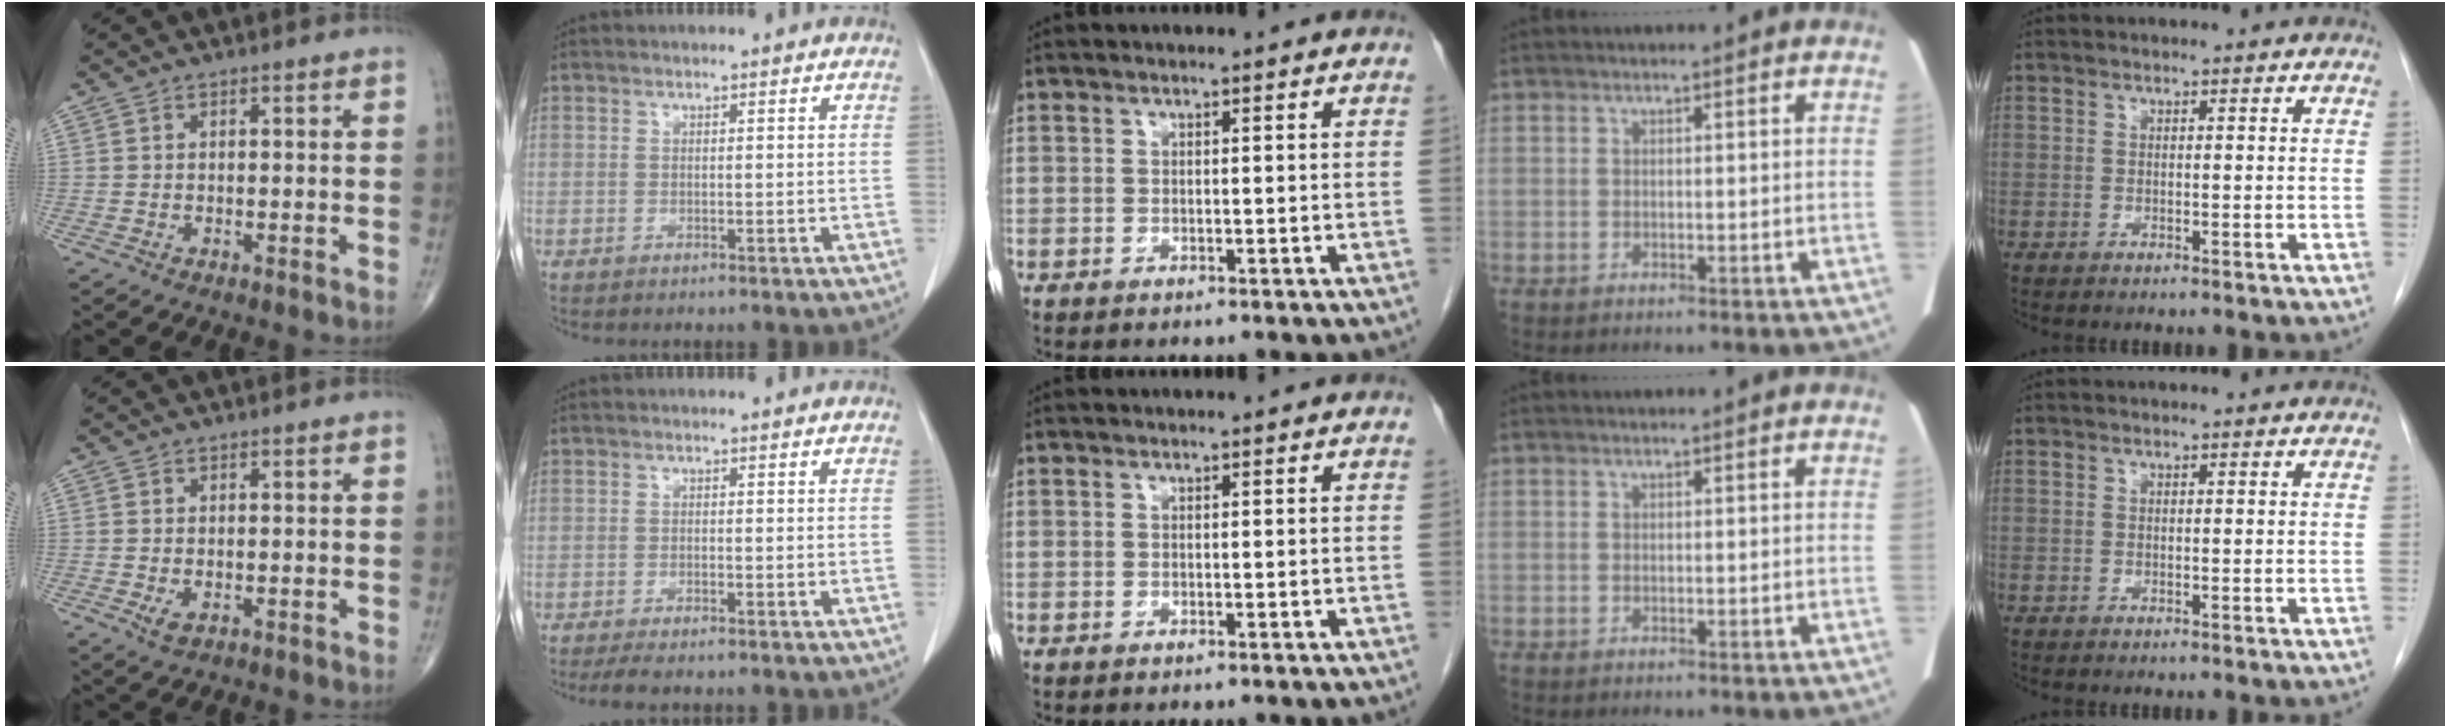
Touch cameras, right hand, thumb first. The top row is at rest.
{"thumb": {"total": 2.1, "force": [-0.6, 1.2, 1.6], "torque": [-0.029, -0.003, -0.008]}, "index": {"total": 3.5, "force": [-2.9, 0.4, 1.9], "torque": [-0.027, -0.007, -0.041]}}